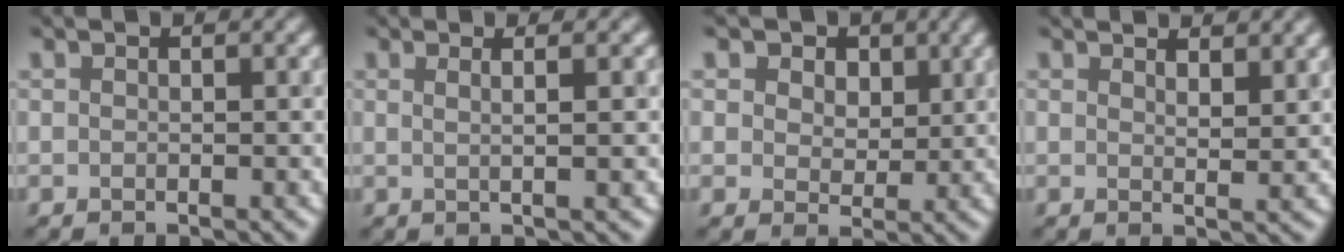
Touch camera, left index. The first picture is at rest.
{"total": 3.1, "force": [1.2, 1.2, 2.7], "torque": [-0.027, 0.009, -0.014]}
{"total": 6.2, "force": [3.3, 4.3, 2.9], "torque": [-0.068, 0.001, 0.045]}
{"total": 2.9, "force": [2.3, 0.6, 1.5], "torque": [-0.016, 0.000, 0.037]}